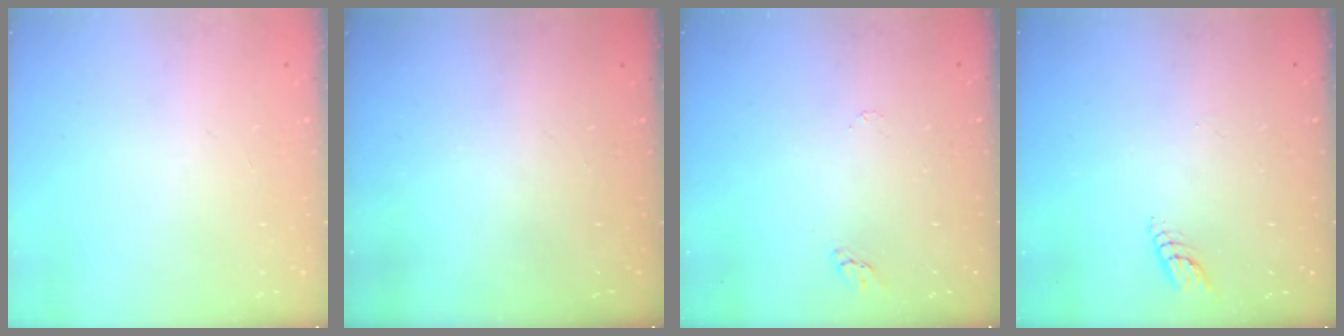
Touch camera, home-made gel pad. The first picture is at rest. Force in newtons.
{"total": 0.0}
{"total": 2.9, "press": 2.9, "slide": 0.2}
{"total": 3.8, "press": 3.8, "slide": 0.3}